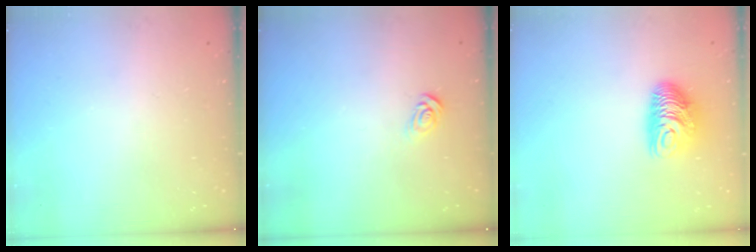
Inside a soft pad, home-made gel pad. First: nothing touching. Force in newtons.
{"total": 3.8, "press": 3.8, "slide": 0.4}
{"total": 10.2, "press": 10.2, "slide": 0.4}